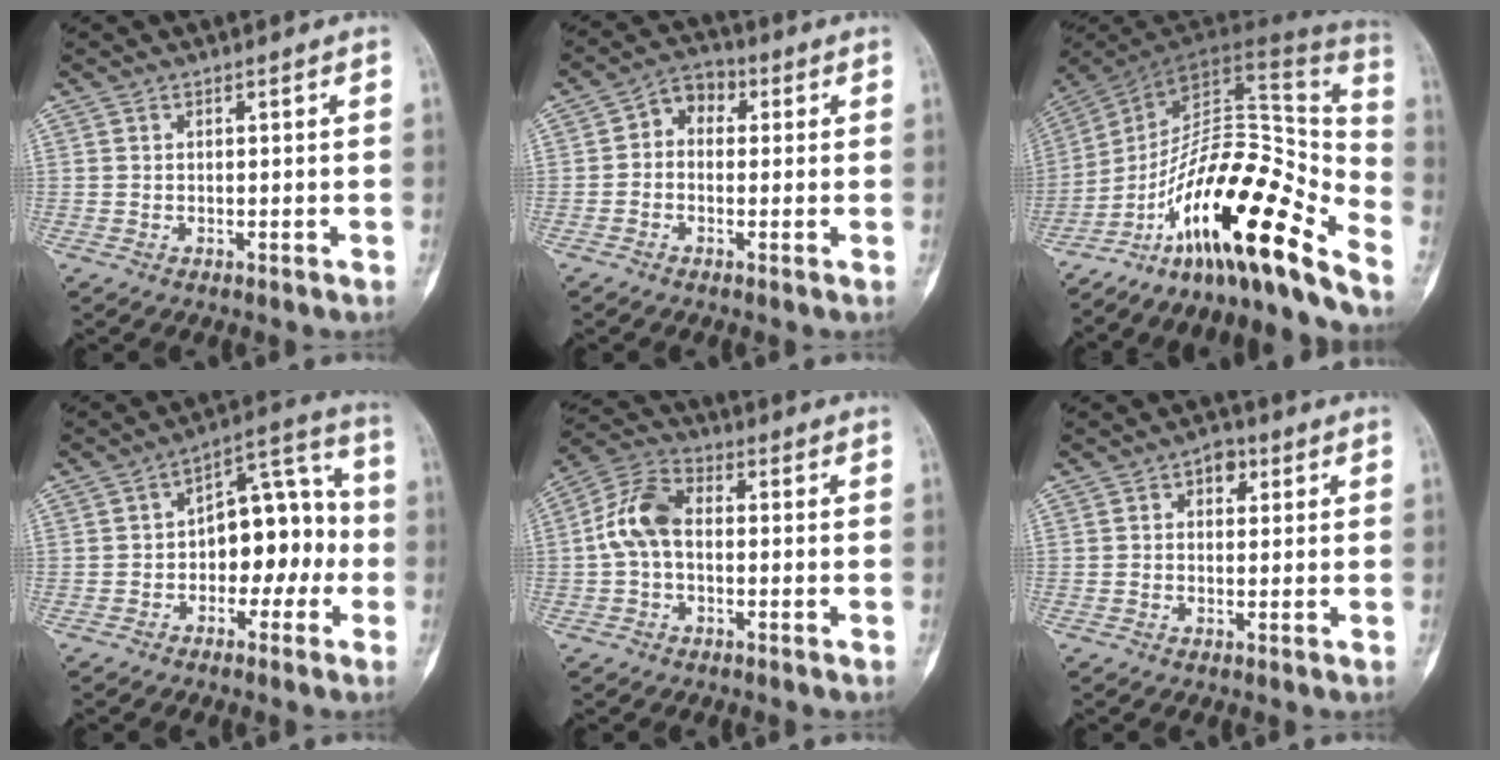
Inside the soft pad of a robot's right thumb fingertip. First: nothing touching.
{"total": 5.5, "force": [0.6, 4.2, 3.5], "torque": [-0.031, 0.020, -0.005]}
{"total": 25.8, "force": [-17.4, 6.5, 17.9], "torque": [-0.242, 0.117, -0.284]}
{"total": 13.0, "force": [-2.0, 8.1, 10.0], "torque": [-0.097, 0.052, -0.038]}
{"total": 8.8, "force": [-0.4, 5.4, 6.9], "torque": [-0.136, 0.028, -0.020]}
{"total": 3.4, "force": [1.3, 2.4, 2.1], "torque": [-0.010, 0.002, 0.013]}